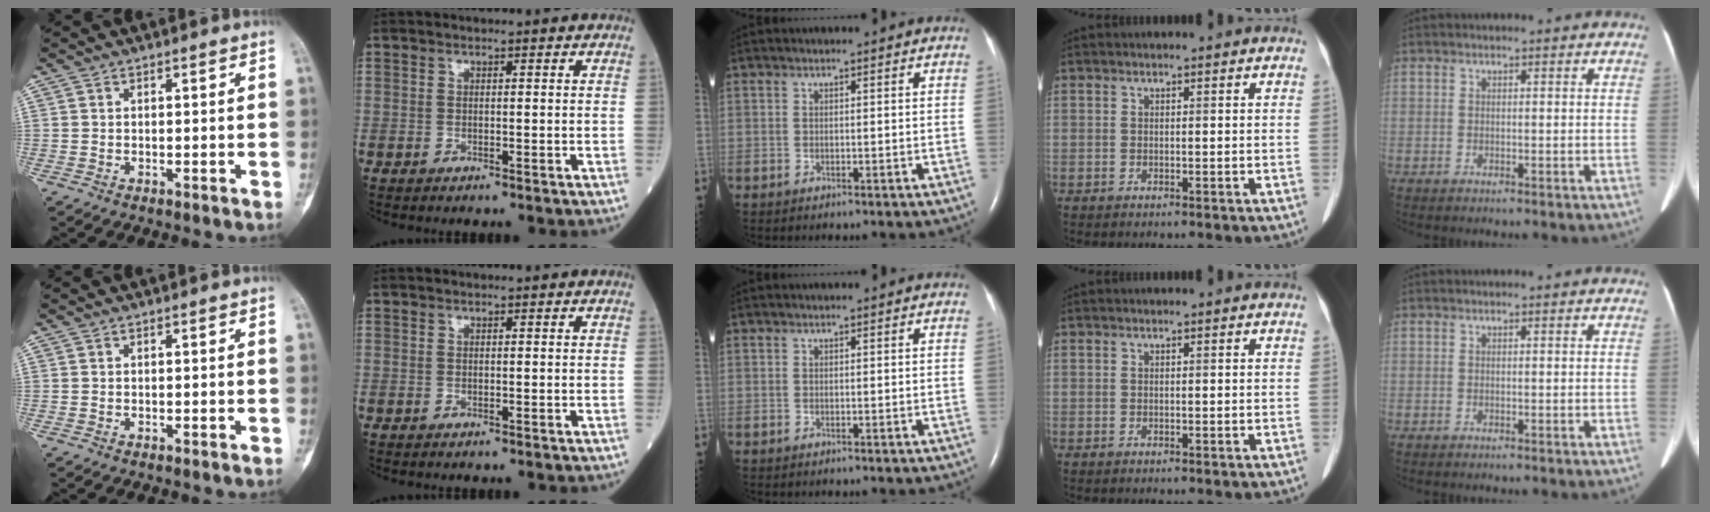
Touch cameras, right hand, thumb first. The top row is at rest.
{}